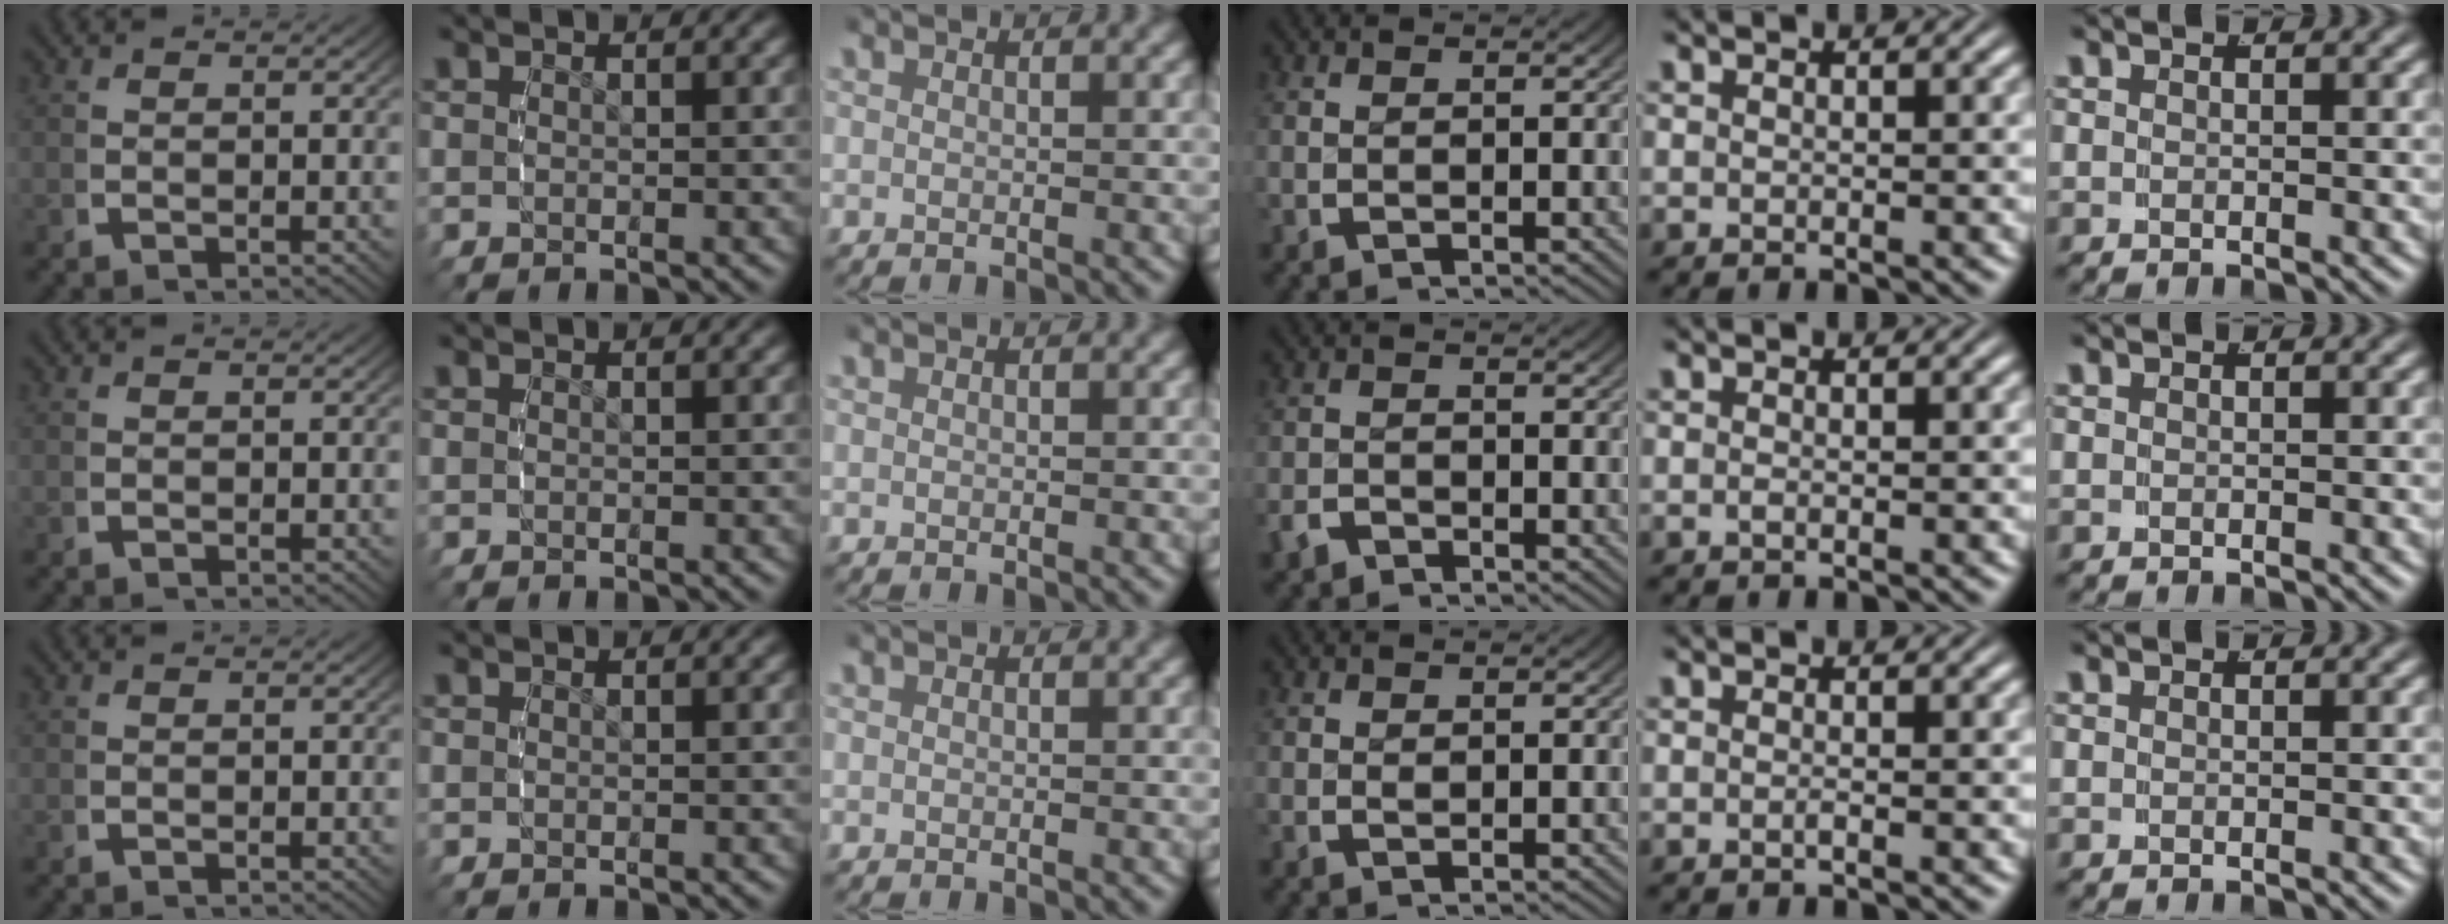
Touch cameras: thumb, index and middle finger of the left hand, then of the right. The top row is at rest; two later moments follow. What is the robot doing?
{"motion": "grasp_and_lifting", "object": "small bumper sticker"}